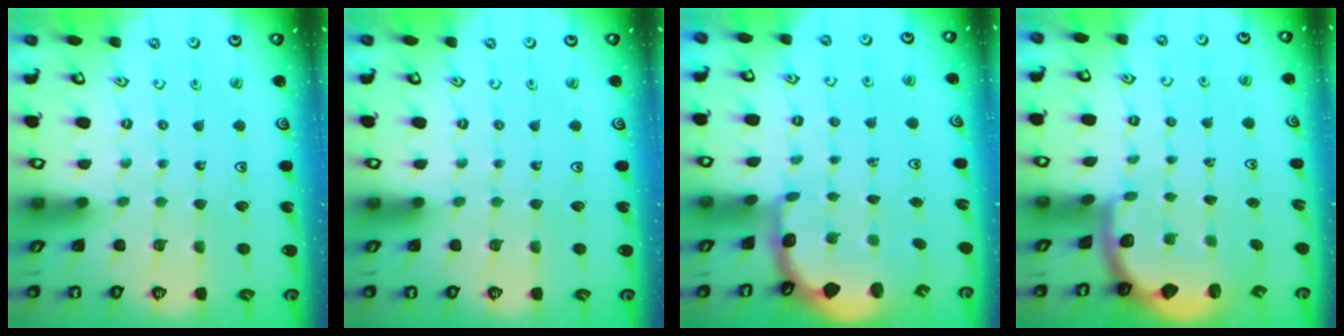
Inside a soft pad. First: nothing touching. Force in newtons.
{"total": 0.0}
{"total": 2.2, "press": 1.9, "slide": 1.1}
{"total": 2.0, "press": 1.9, "slide": 0.5}